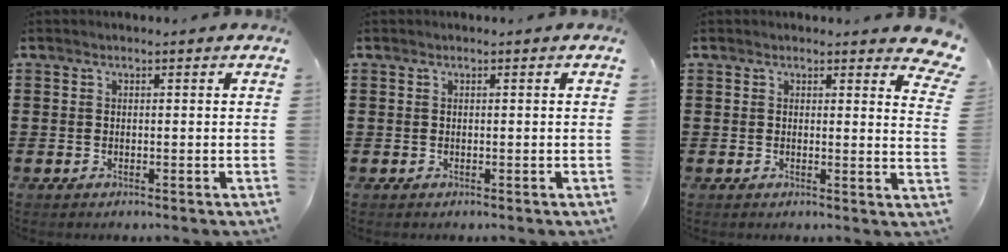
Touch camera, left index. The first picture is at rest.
{"total": 0.0}
{"total": 2.5, "force": [2.1, 0.4, 1.2], "torque": [-0.017, -0.007, 0.036]}